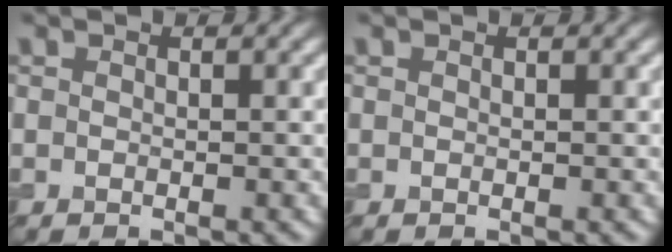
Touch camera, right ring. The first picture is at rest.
{"total": 0.0}